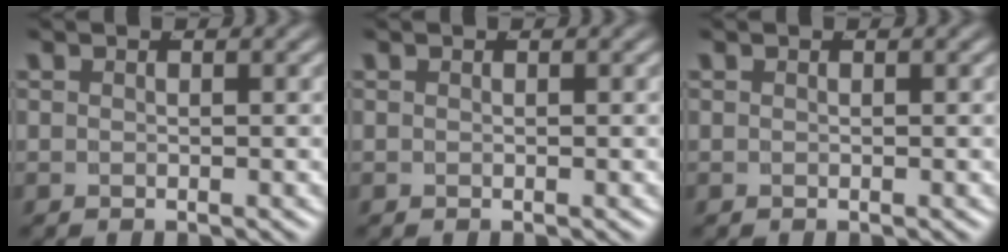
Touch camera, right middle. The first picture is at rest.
{"total": 0.0}
{"total": 0.0}